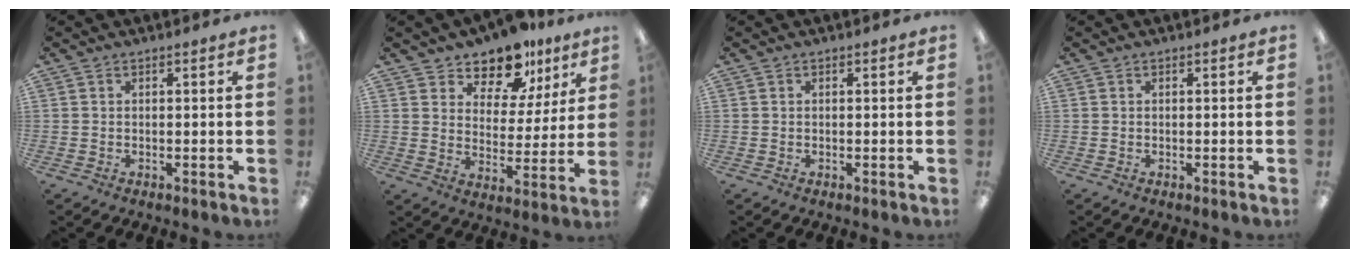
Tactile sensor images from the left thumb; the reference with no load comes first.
{"total": 12.1, "force": [9.9, 5.7, 4.1], "torque": [-0.068, -0.069, 0.182]}
{"total": 0.0}
{"total": 0.0}